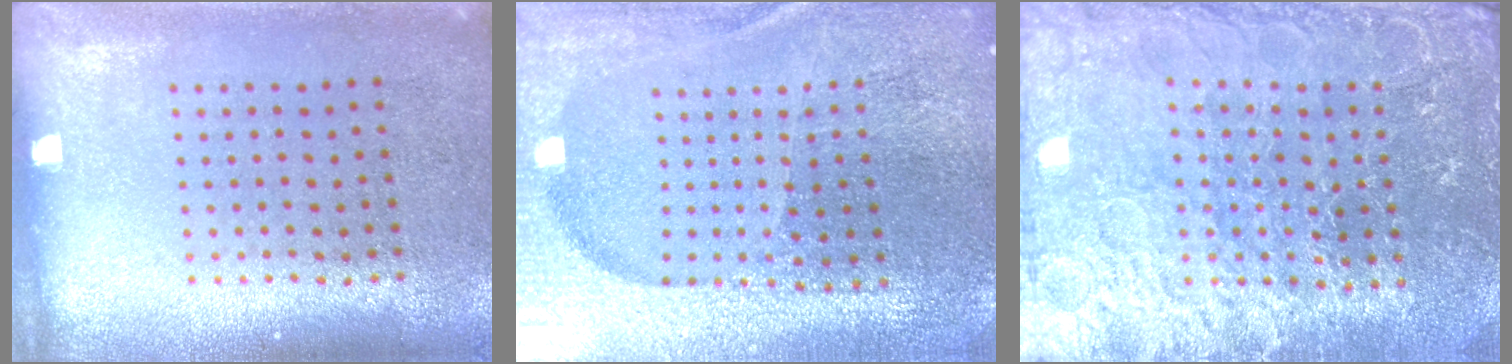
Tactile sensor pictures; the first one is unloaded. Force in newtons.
{"total": 4.5, "press": 4.4, "slide": 1.3}
{"total": 4.6, "press": 4.4, "slide": 1.3}